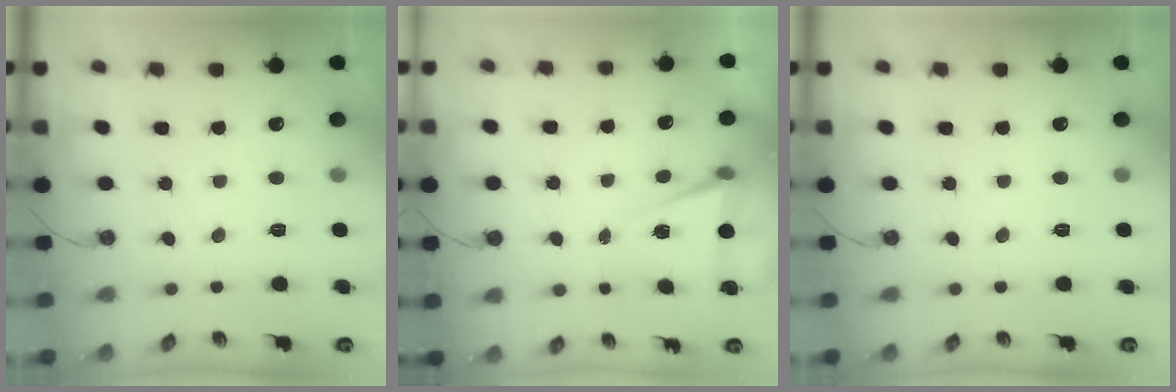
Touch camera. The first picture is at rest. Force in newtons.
{"total": 4.8, "press": 1.8, "slide": 4.5}
{"total": 0.0}